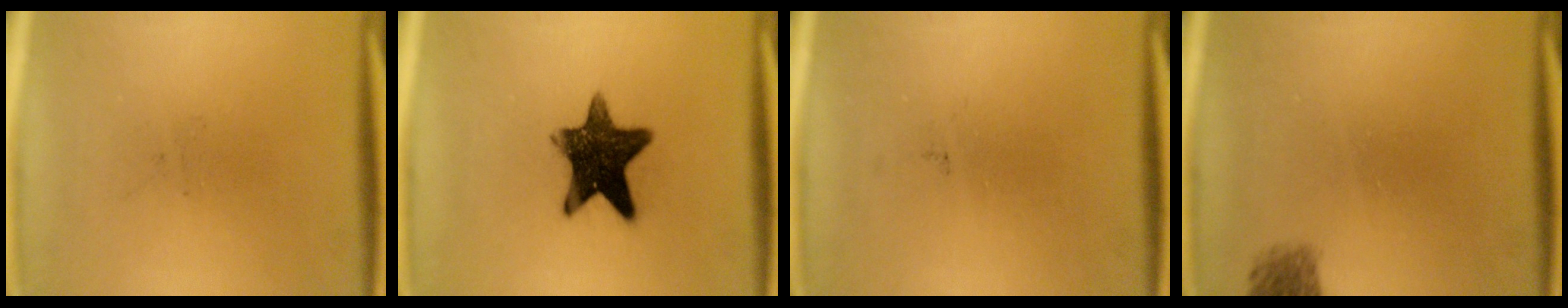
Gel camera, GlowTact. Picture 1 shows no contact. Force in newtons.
{"total": 13.1}
{"total": 0.0}
{"total": 1.8}